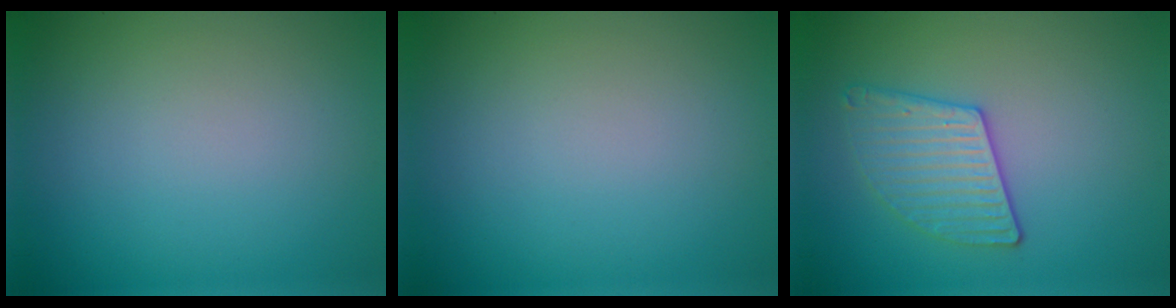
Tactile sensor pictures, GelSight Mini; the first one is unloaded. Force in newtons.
{"total": 0.0}
{"total": 3.0, "press": 2.9, "slide": 0.4}